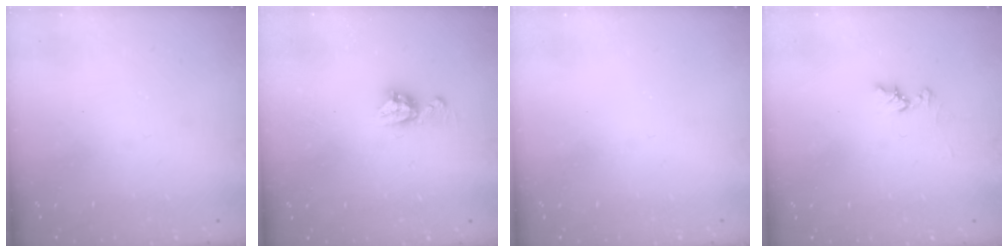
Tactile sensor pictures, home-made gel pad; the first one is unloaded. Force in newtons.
{"total": 6.8, "press": 6.8, "slide": 0.5}
{"total": 0.0}
{"total": 6.4, "press": 6.3, "slide": 0.7}